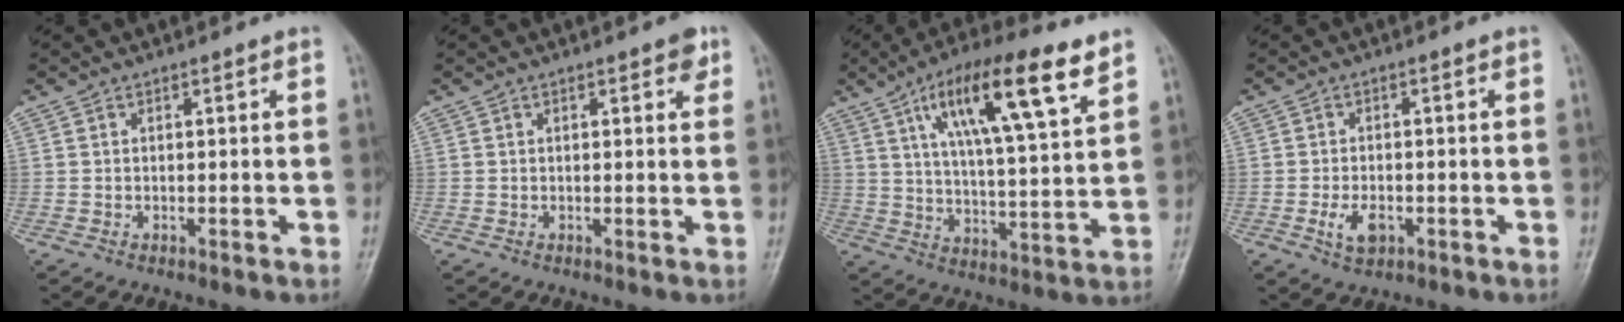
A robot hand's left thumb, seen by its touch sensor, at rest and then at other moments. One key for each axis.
{"total": 2.3, "fx": 1.2, "fy": 1.0, "fz": 1.7, "tx": -0.012, "ty": -0.003, "tz": 0.011}
{"total": 18.3, "fx": 9.5, "fy": 4.6, "fz": 15.0, "tx": -0.232, "ty": -0.024, "tz": 0.158}
{"total": 4.2, "fx": -1.5, "fy": 2.4, "fz": 3.0, "tx": -0.055, "ty": 0.003, "tz": -0.024}